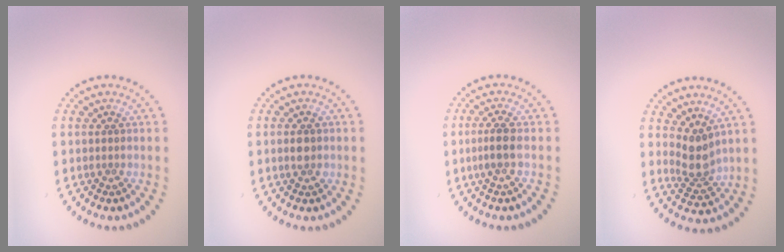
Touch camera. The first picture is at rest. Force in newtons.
{"total": 2.0, "press": 2.0, "slide": 0.2}
{"total": 1.9, "press": 1.6, "slide": 1.1}
{"total": 2.6, "press": 2.0, "slide": 1.8}